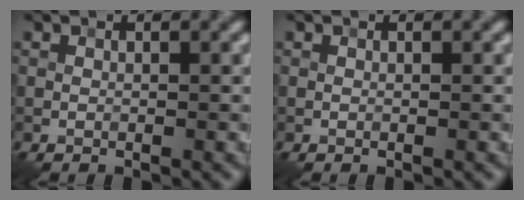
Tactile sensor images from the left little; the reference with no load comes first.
{"total": 0.0}